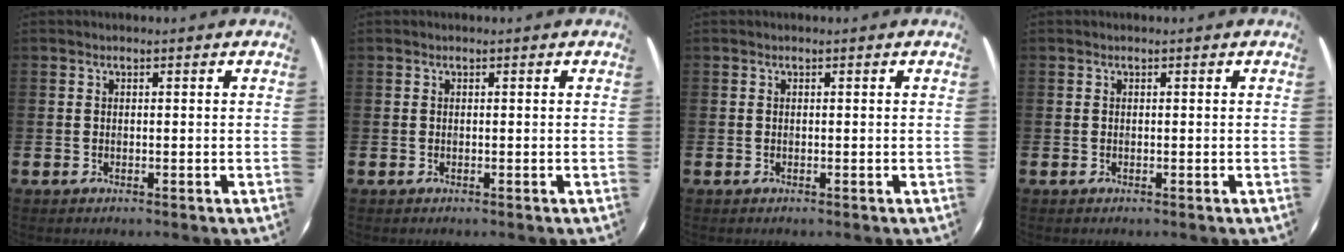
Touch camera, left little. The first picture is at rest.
{"total": 0.0}
{"total": 0.0}
{"total": 0.0}